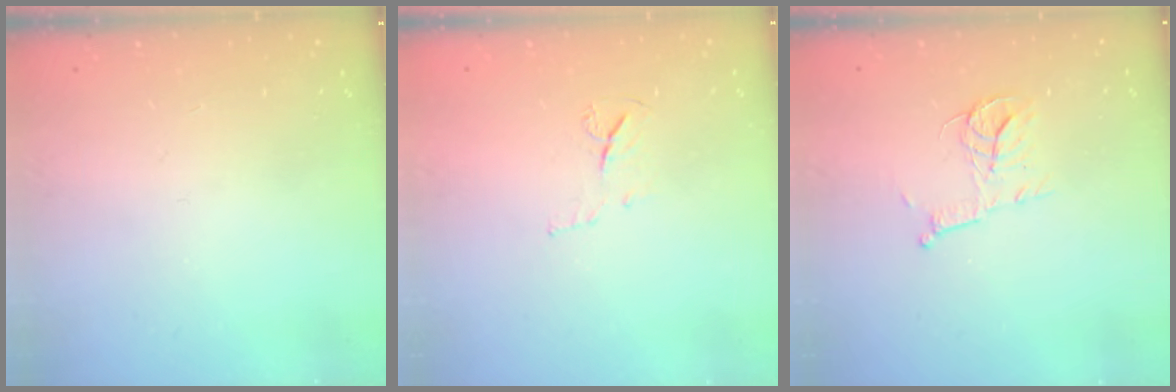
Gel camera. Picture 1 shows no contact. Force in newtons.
{"total": 4.7, "press": 4.6, "slide": 0.8}
{"total": 8.0, "press": 8.0, "slide": 0.3}